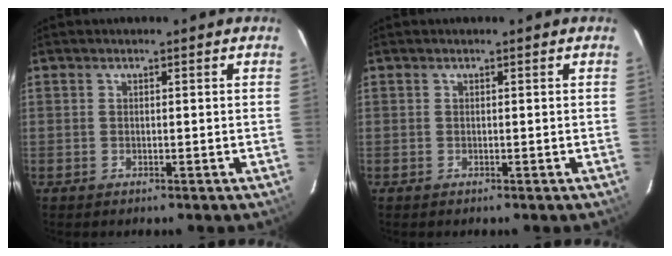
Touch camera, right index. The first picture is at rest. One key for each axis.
{"total": 0.0}